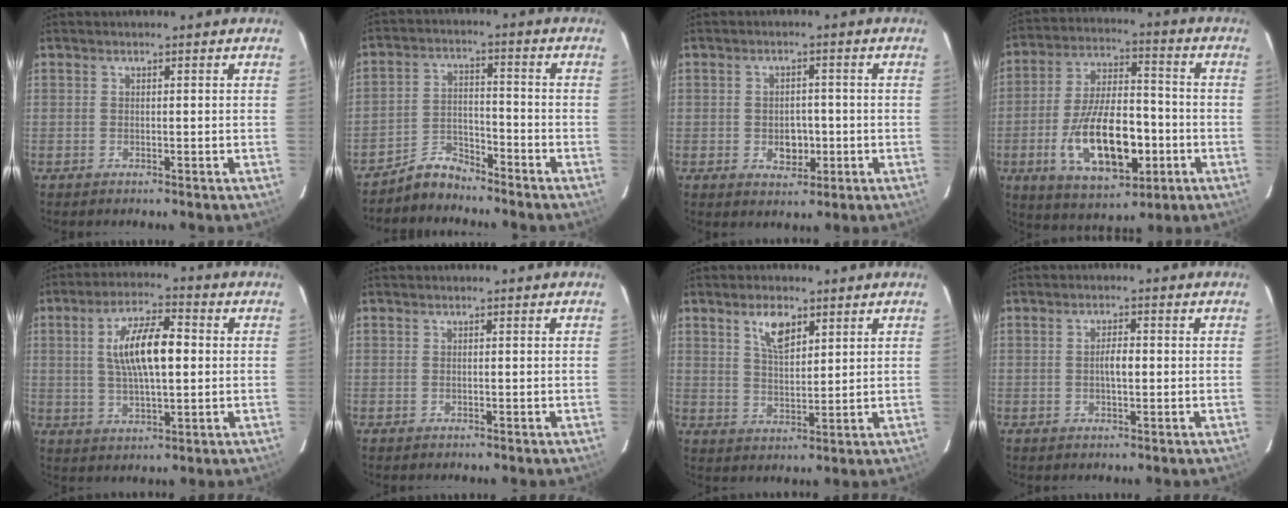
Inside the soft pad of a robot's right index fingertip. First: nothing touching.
{"total": 5.8, "force": [-5.5, 1.7, 0.7], "torque": [-0.018, 0.027, -0.103]}
{"total": 4.6, "force": [-1.1, 3.5, 2.7], "torque": [-0.047, 0.001, -0.008]}
{"total": 17.8, "force": [-5.3, 8.3, 14.8], "torque": [-0.291, -0.001, -0.076]}
{"total": 11.4, "force": [1.5, 4.0, 10.6], "torque": [-0.193, 0.012, 0.028]}
{"total": 0.0}
{"total": 6.1, "force": [3.5, 2.7, 4.3], "torque": [-0.074, 0.005, 0.066]}
{"total": 2.8, "force": [-0.1, 1.0, 2.6], "torque": [-0.046, 0.005, -0.002]}